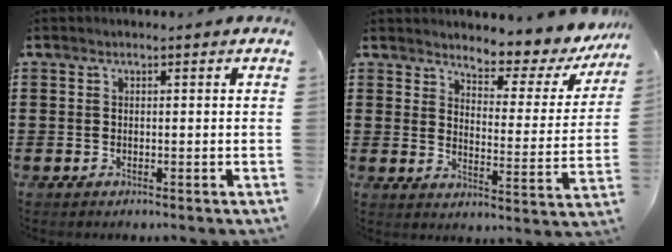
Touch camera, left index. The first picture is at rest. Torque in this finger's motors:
{"motor_torque": [0.31, -0.52, 0.37, 0.07]}